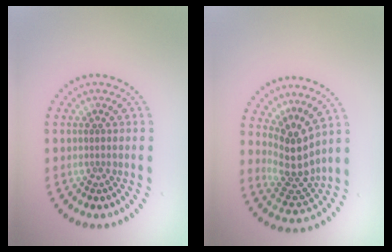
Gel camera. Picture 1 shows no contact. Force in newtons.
{"total": 3.6, "press": 2.6, "slide": 2.4}